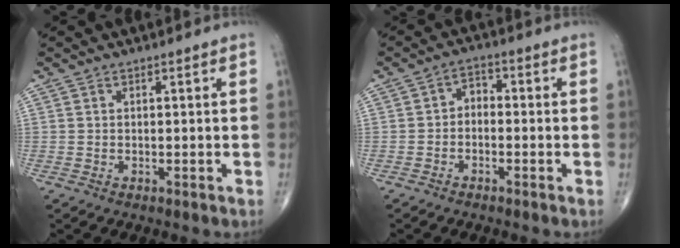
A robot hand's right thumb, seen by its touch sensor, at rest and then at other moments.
{"total": 3.1, "force": [-1.0, 2.2, 1.9], "torque": [-0.014, 0.023, -0.032]}